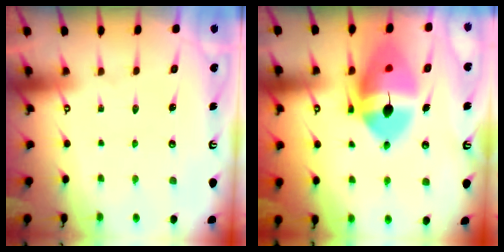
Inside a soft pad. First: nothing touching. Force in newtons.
{"total": 16.4, "press": 16.2, "slide": 2.3}